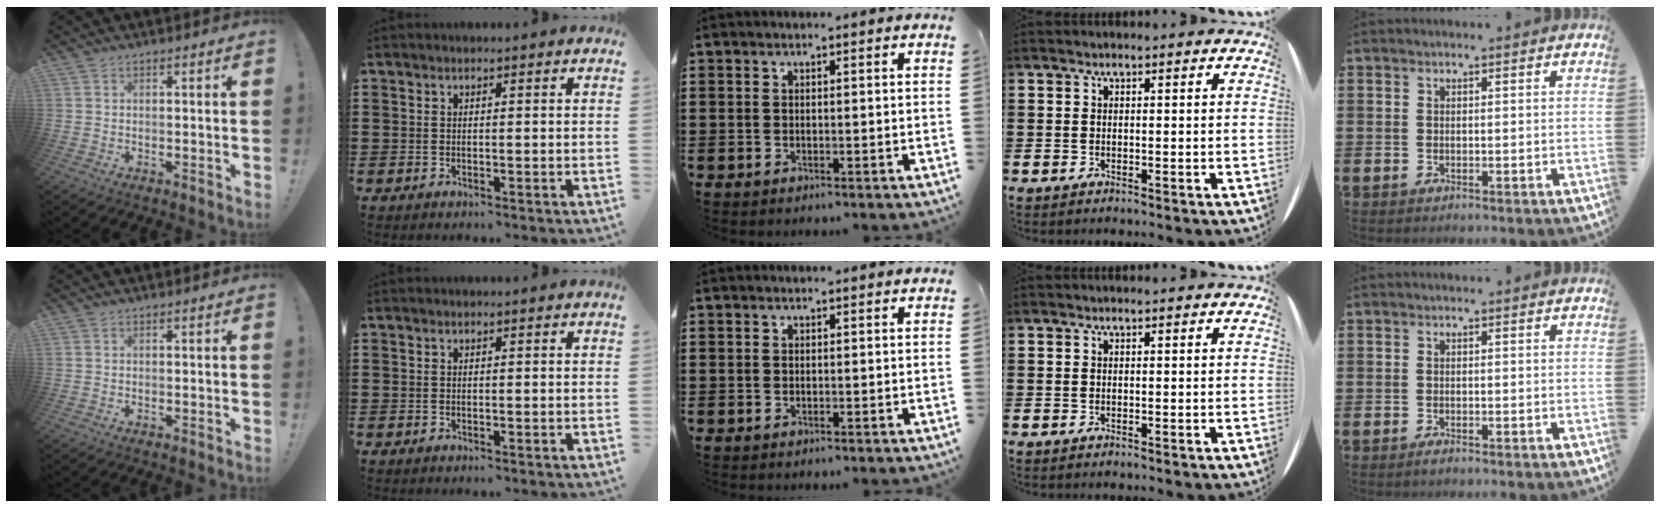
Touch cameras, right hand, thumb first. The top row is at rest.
{"little": {"total": 0.6, "force": [-0.4, 0.1, 0.5], "torque": [-0.009, -0.002, -0.008]}}